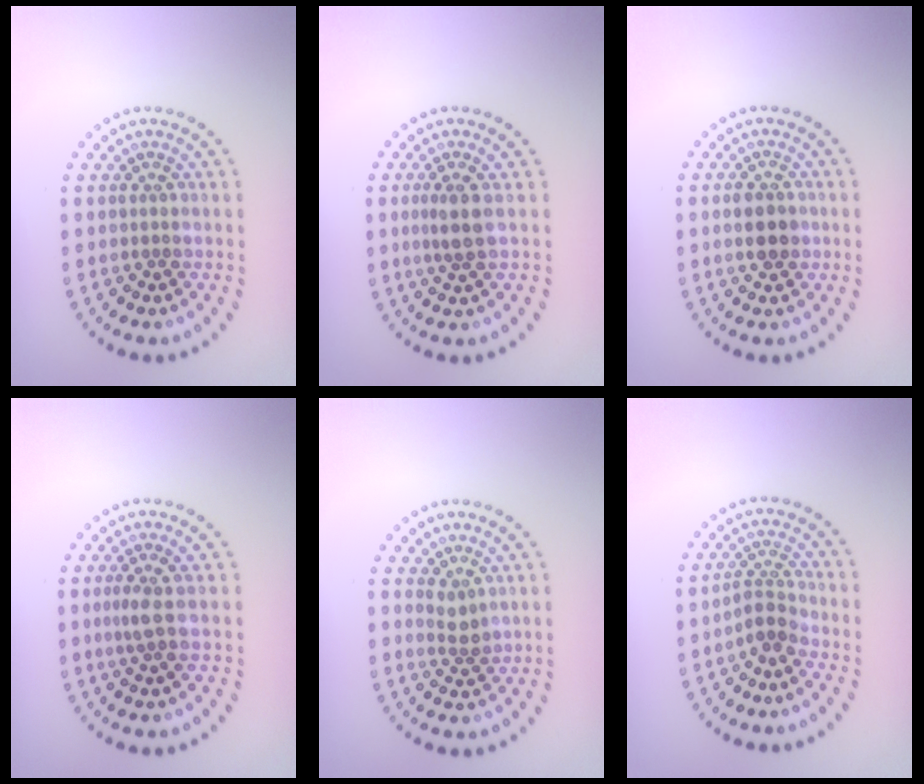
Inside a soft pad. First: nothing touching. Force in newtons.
{"total": 2.1, "press": 1.8, "slide": 1.0}
{"total": 2.8, "press": 2.8, "slide": 0.1}
{"total": 1.9, "press": 1.4, "slide": 1.3}
{"total": 1.6, "press": 1.4, "slide": 0.8}
{"total": 2.0, "press": 1.4, "slide": 1.4}